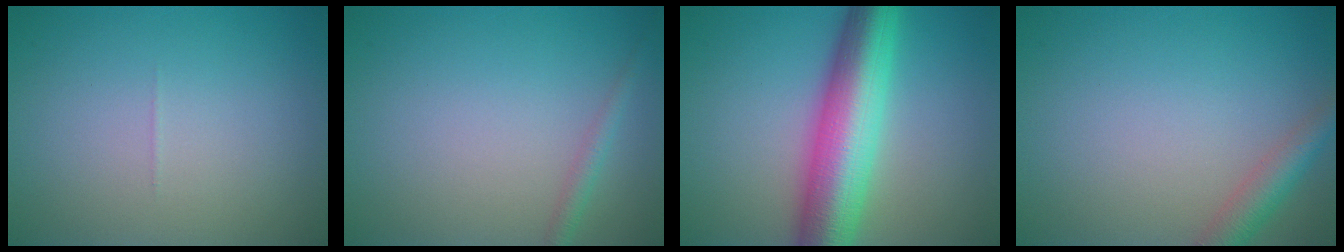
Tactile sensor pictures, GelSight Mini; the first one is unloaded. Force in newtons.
{"total": 1.3, "press": 1.3, "slide": 0.0}
{"total": 9.6, "press": 9.6, "slide": 0.2}
{"total": 2.9, "press": 2.9, "slide": 0.2}